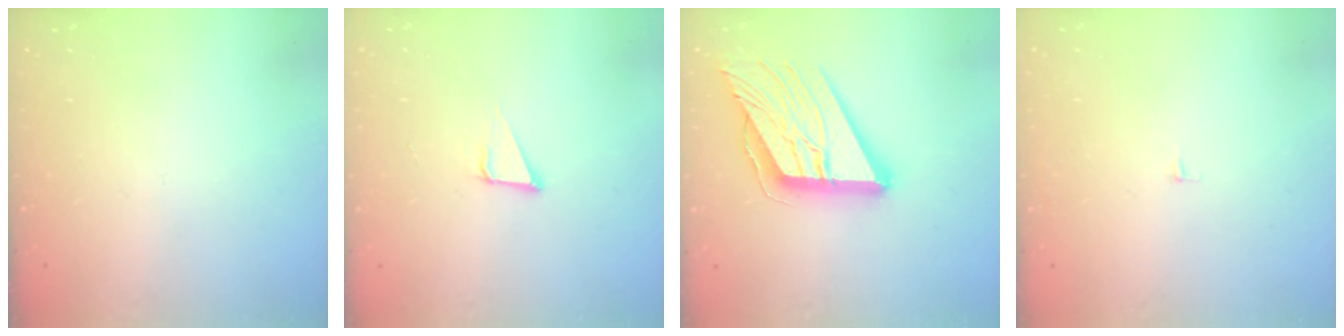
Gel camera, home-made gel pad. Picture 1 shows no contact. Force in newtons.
{"total": 4.0, "press": 3.4, "slide": 2.0}
{"total": 17.6, "press": 17.4, "slide": 3.0}
{"total": 2.7, "press": 2.7, "slide": 0.2}